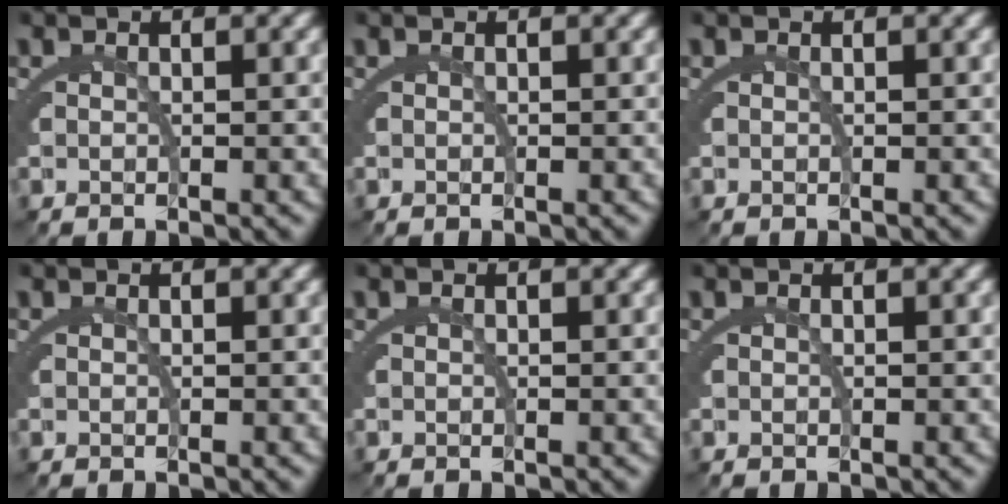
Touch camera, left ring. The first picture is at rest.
{"total": 0.0}
{"total": 0.0}
{"total": 0.0}
{"total": 0.0}
{"total": 0.0}